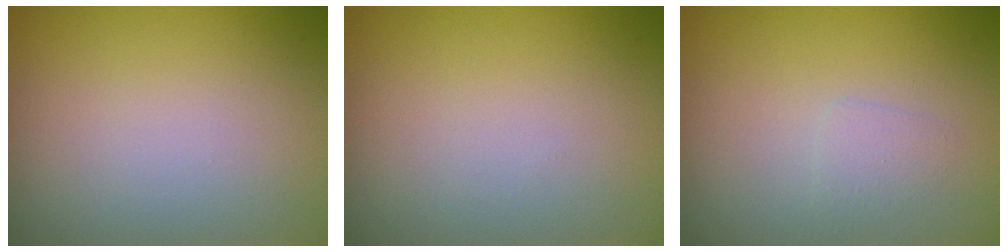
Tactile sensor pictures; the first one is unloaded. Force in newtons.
{"total": 0.0}
{"total": 1.1, "press": 1.1, "slide": 0.0}